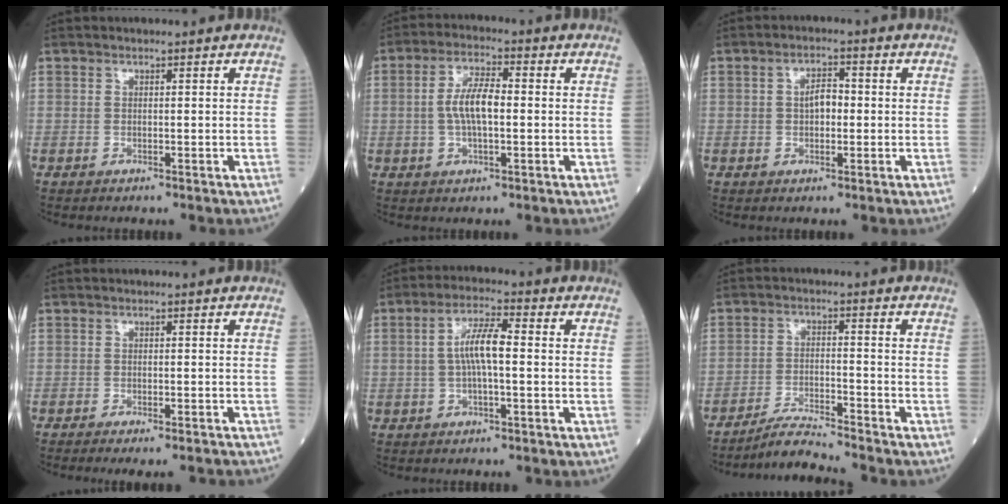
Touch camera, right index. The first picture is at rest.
{"total": 6.9, "force": [-0.2, 2.2, 6.5], "torque": [-0.132, 0.009, -0.007]}
{"total": 3.4, "force": [0.0, 1.7, 2.9], "torque": [-0.048, 0.009, -0.001]}
{"total": 6.1, "force": [-5.4, 0.8, 2.7], "torque": [-0.025, -0.008, -0.073]}
{"total": 6.4, "force": [0.2, 1.4, 6.3], "torque": [-0.125, 0.016, 0.000]}
{"total": 5.3, "force": [-5.0, -1.1, 1.1], "torque": [-0.026, -0.016, -0.091]}